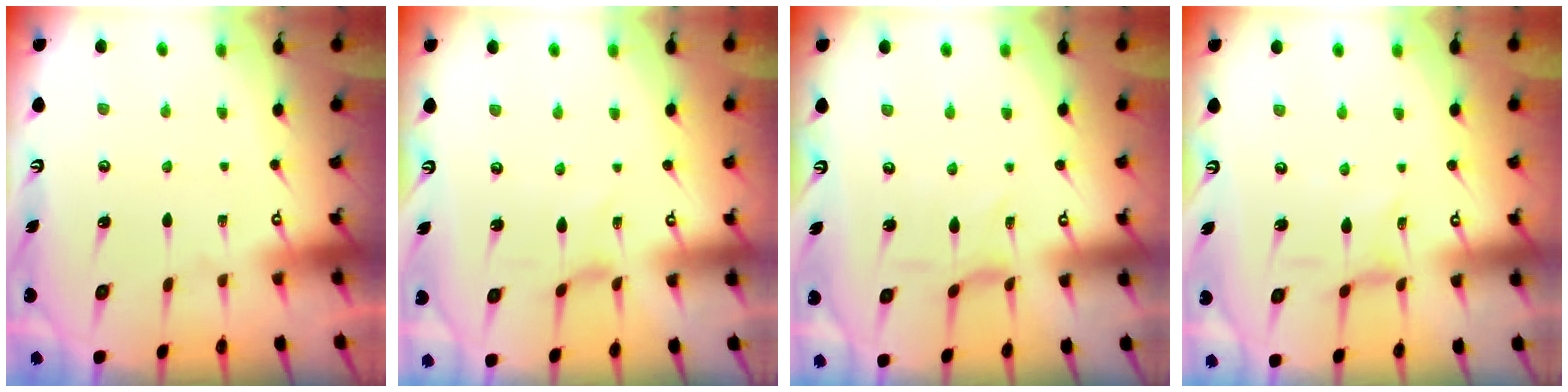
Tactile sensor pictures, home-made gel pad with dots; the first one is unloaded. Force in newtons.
{"total": 0.0}
{"total": 0.9, "press": 0.9, "slide": 0.3}
{"total": 1.6, "press": 1.5, "slide": 0.3}